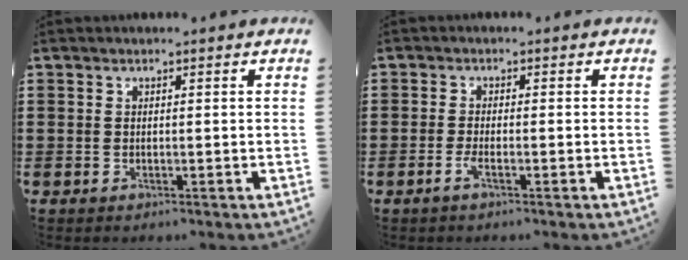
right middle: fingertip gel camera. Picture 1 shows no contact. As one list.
[{"total": 1.8, "force": [-0.9, 0.3, 1.5], "torque": [-0.036, -0.002, -0.019]}]